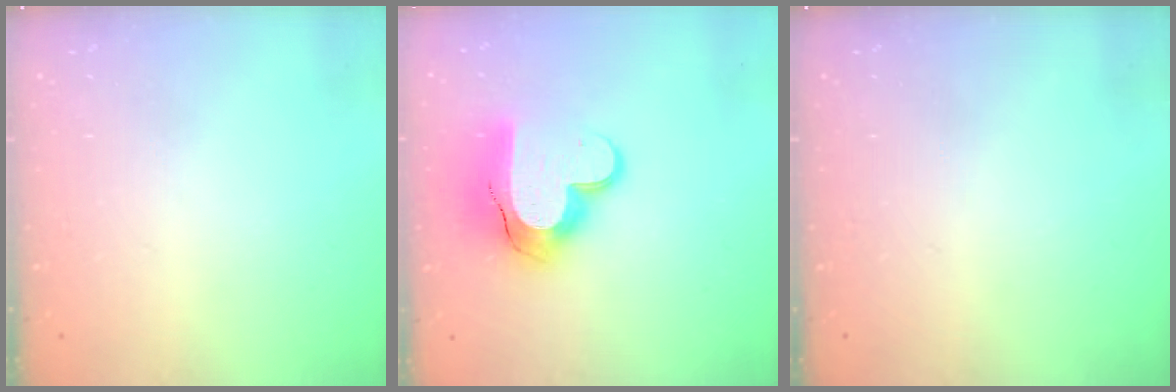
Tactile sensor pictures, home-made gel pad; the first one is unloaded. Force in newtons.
{"total": 16.0, "press": 16.0, "slide": 1.0}
{"total": 0.0}